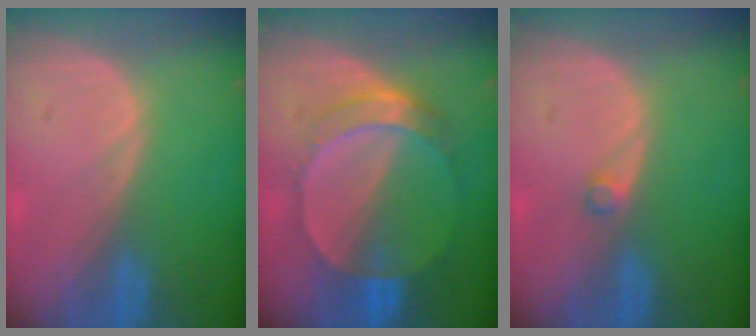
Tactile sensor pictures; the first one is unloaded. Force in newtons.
{"total": 7.3, "press": 6.4, "slide": 3.6}
{"total": 1.0, "press": 1.0, "slide": 0.2}